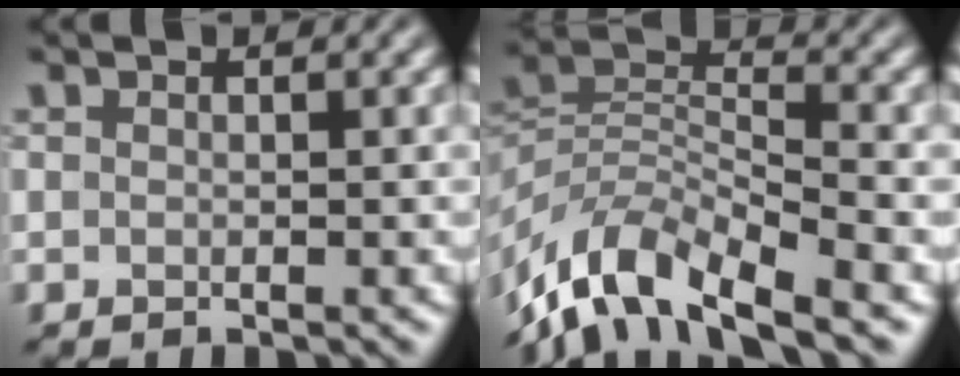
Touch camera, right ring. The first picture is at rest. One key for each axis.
{"total": 9.6, "fx": -7.0, "fy": 3.4, "fz": 5.7, "tx": -0.107, "ty": 0.008, "tz": -0.145}